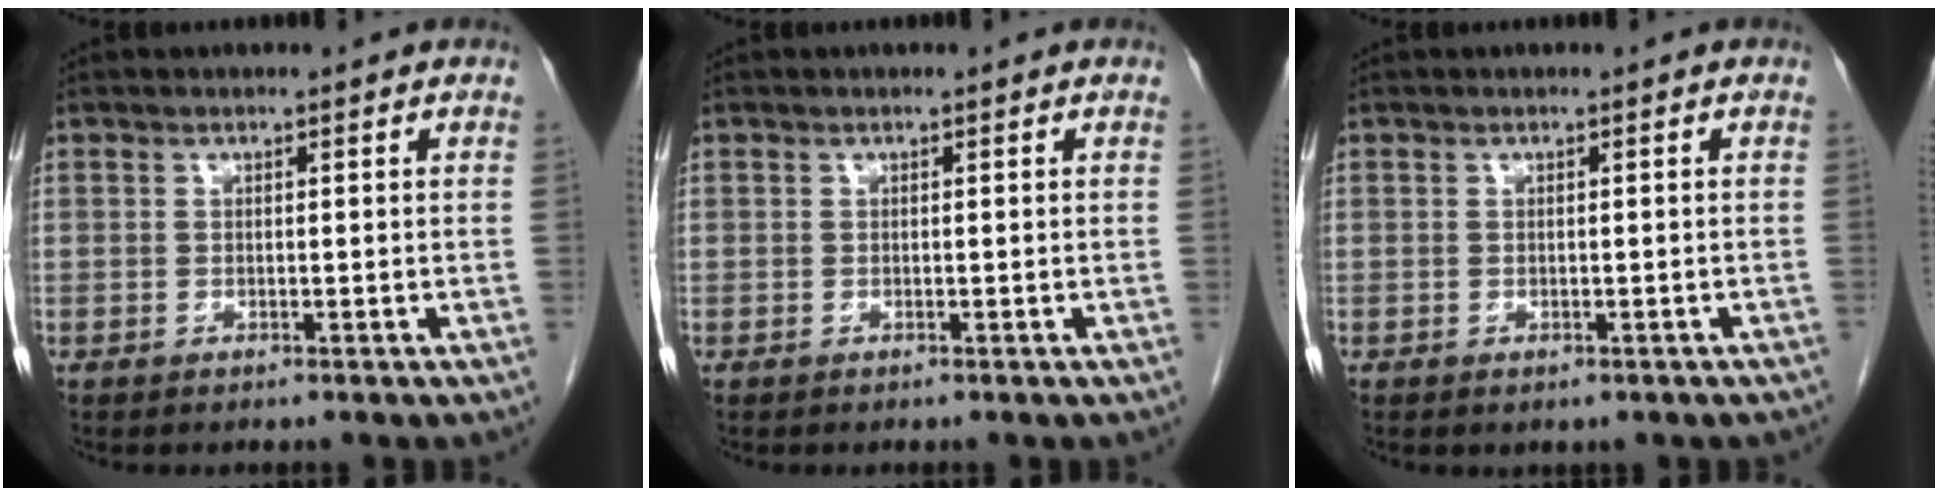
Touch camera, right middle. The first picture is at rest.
{"total": 0.0}
{"total": 1.5, "force": [-1.1, 1.0, 0.6], "torque": [-0.008, -0.001, -0.007]}